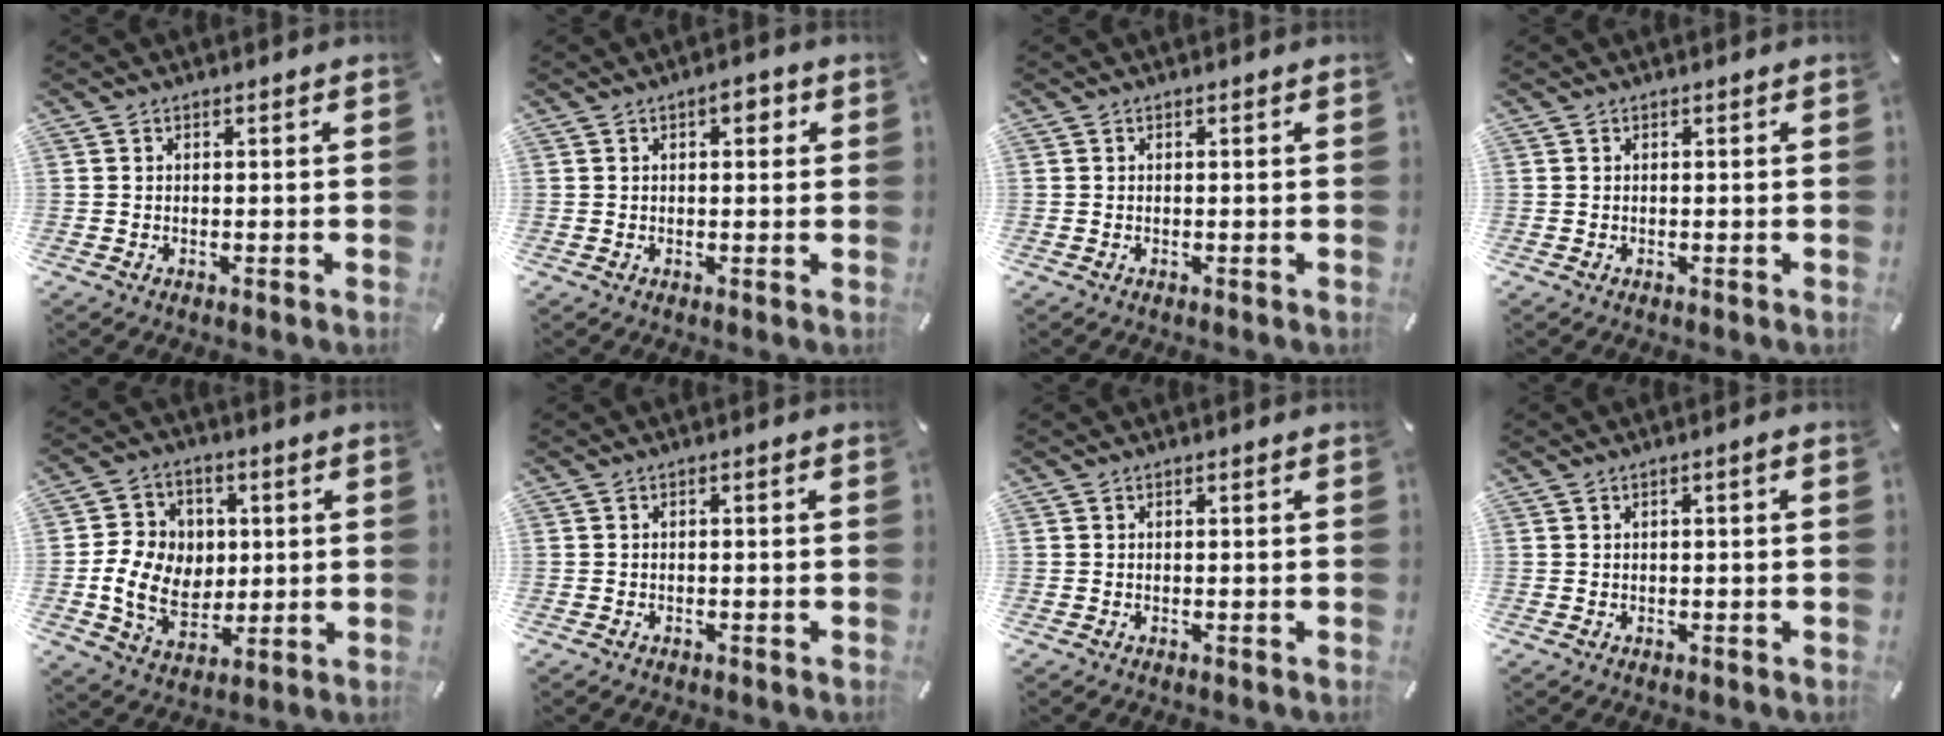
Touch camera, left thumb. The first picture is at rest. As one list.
[{"total": 3.6, "force": [1.2, 1.9, 2.8], "torque": [-0.035, 0.000, 0.012]}, {"total": 0.0}, {"total": 0.0}, {"total": 12.5, "force": [-0.3, 10.5, 6.9], "torque": [-0.145, 0.013, -0.002]}, {"total": 0.8, "force": [-0.6, 0.3, 0.4], "torque": [-0.009, 0.000, -0.013]}, {"total": 0.0}, {"total": 1.6, "force": [0.0, 0.2, 1.5], "torque": [-0.025, 0.001, -0.001]}]